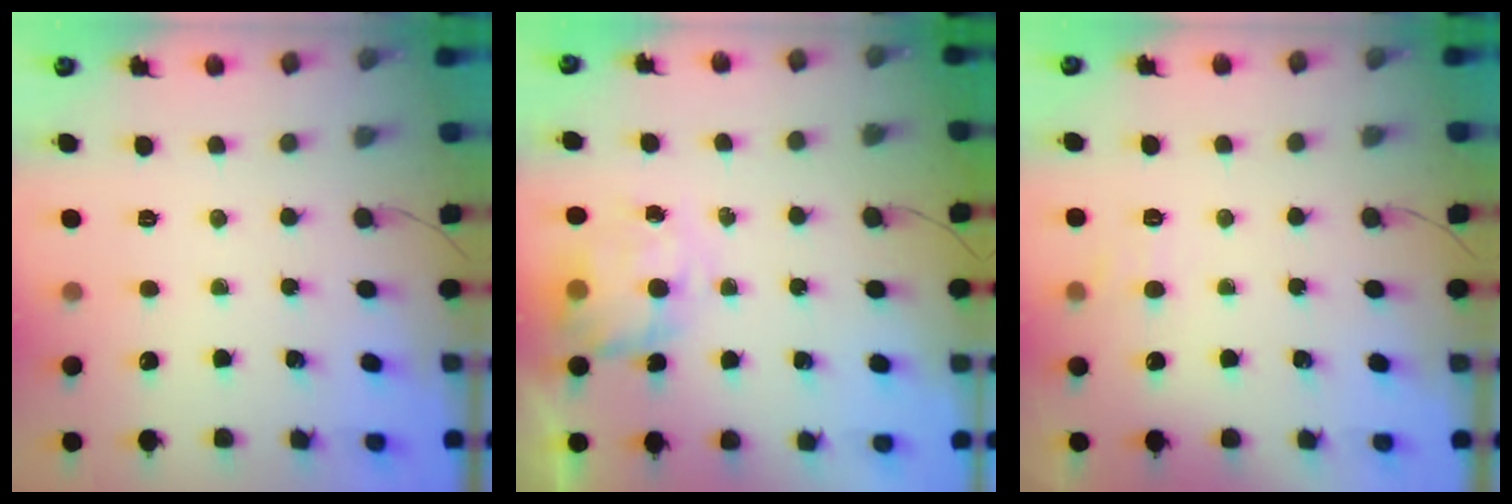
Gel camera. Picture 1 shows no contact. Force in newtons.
{"total": 5.5, "press": 5.5, "slide": 0.6}
{"total": 6.1, "press": 6.0, "slide": 1.3}